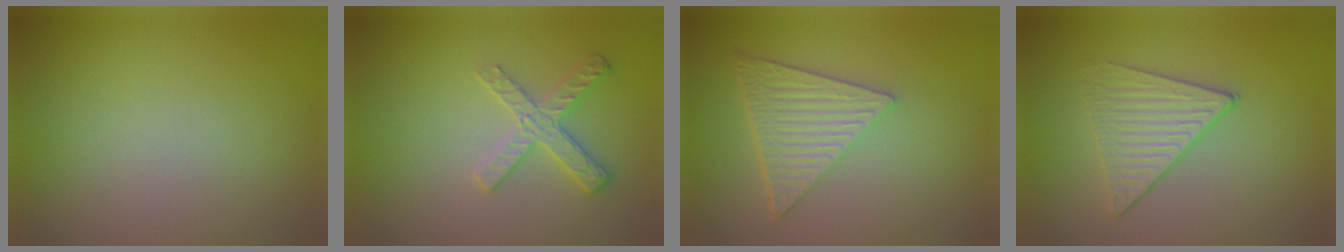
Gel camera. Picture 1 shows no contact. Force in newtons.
{"total": 2.7, "press": 2.6, "slide": 0.5}
{"total": 6.7, "press": 4.8, "slide": 4.7}
{"total": 3.4, "press": 3.3, "slide": 0.6}